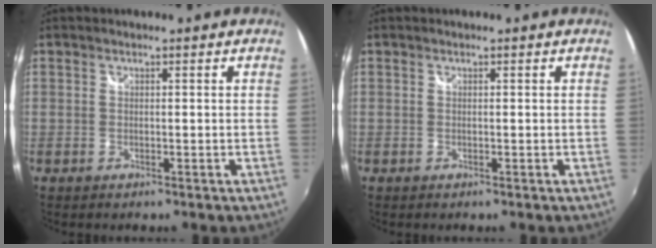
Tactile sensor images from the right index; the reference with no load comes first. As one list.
[{"total": 0.0}]